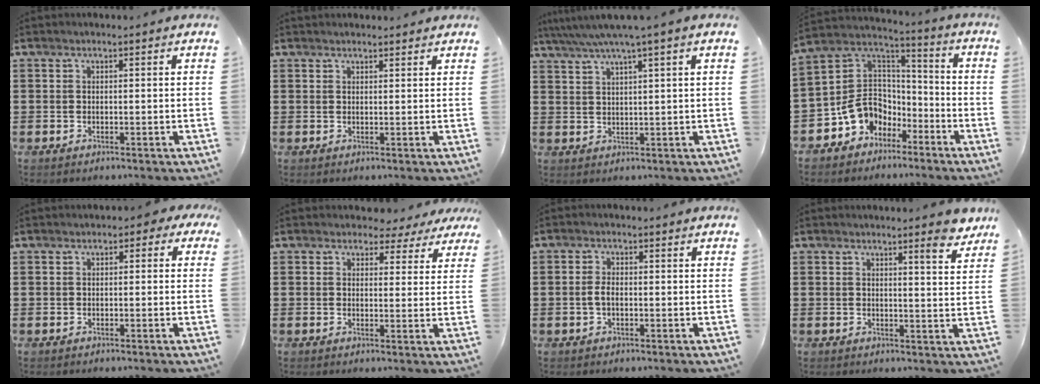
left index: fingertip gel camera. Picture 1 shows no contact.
{"total": 1.3, "force": [1.2, 0.2, 0.1], "torque": [-0.004, 0.000, 0.024]}
{"total": 4.0, "force": [2.6, -0.5, 3.0], "torque": [-0.066, -0.008, 0.043]}
{"total": 8.7, "force": [-4.0, 7.5, 2.0], "torque": [-0.069, 0.006, -0.072]}
{"total": 1.1, "force": [-0.5, 0.8, 0.6], "torque": [-0.016, 0.006, -0.012]}
{"total": 3.1, "force": [2.5, 1.7, 0.7], "torque": [-0.018, -0.001, 0.043]}
{"total": 2.2, "force": [-0.4, 1.0, 1.9], "torque": [-0.046, -0.001, -0.011]}
{"total": 4.1, "force": [3.6, -0.1, 2.1], "torque": [-0.026, -0.019, 0.057]}